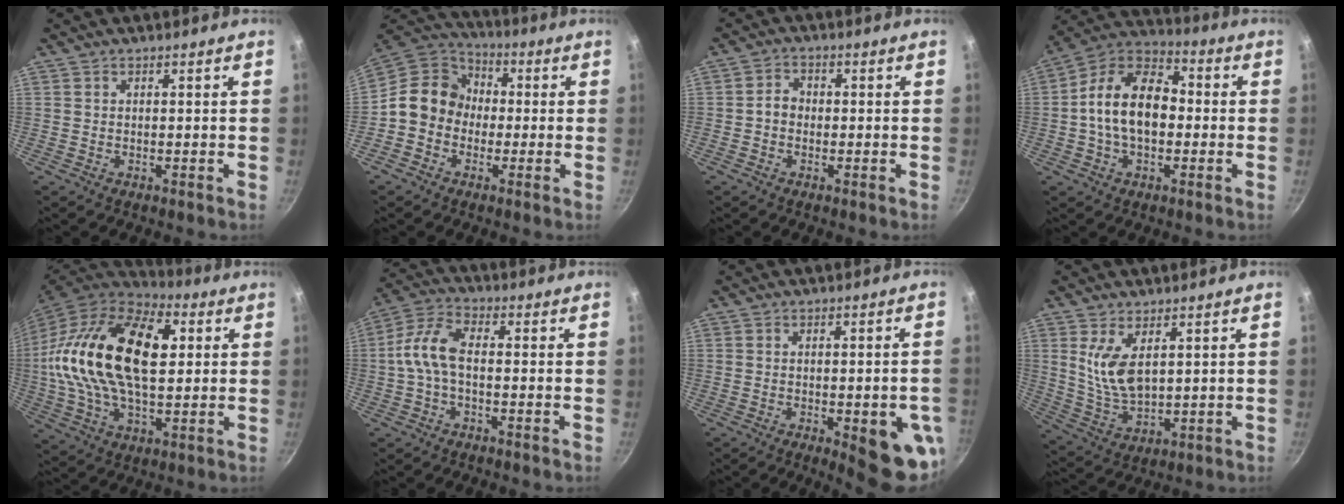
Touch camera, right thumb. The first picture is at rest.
{"total": 11.5, "force": [-1.1, 10.1, 5.4], "torque": [-0.058, 0.037, -0.044]}
{"total": 3.0, "force": [-0.7, 2.5, 1.6], "torque": [-0.015, 0.016, -0.018]}
{"total": 15.3, "force": [-0.9, 9.9, 11.6], "torque": [-0.169, 0.039, -0.036]}
{"total": 27.1, "force": [4.5, 15.0, 22.1], "torque": [-0.406, 0.018, 0.063]}
{"total": 8.0, "force": [-1.2, 3.9, 6.9], "torque": [-0.151, 0.032, -0.038]}
{"total": 12.0, "force": [-3.7, 3.7, 10.7], "torque": [-0.105, 0.008, -0.041]}
{"total": 8.8, "force": [2.8, 4.3, 7.1], "torque": [-0.134, -0.029, 0.067]}